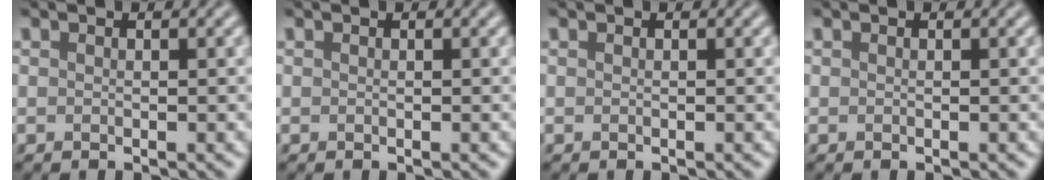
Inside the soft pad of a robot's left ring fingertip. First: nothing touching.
{"total": 0.0}
{"total": 0.0}
{"total": 0.0}